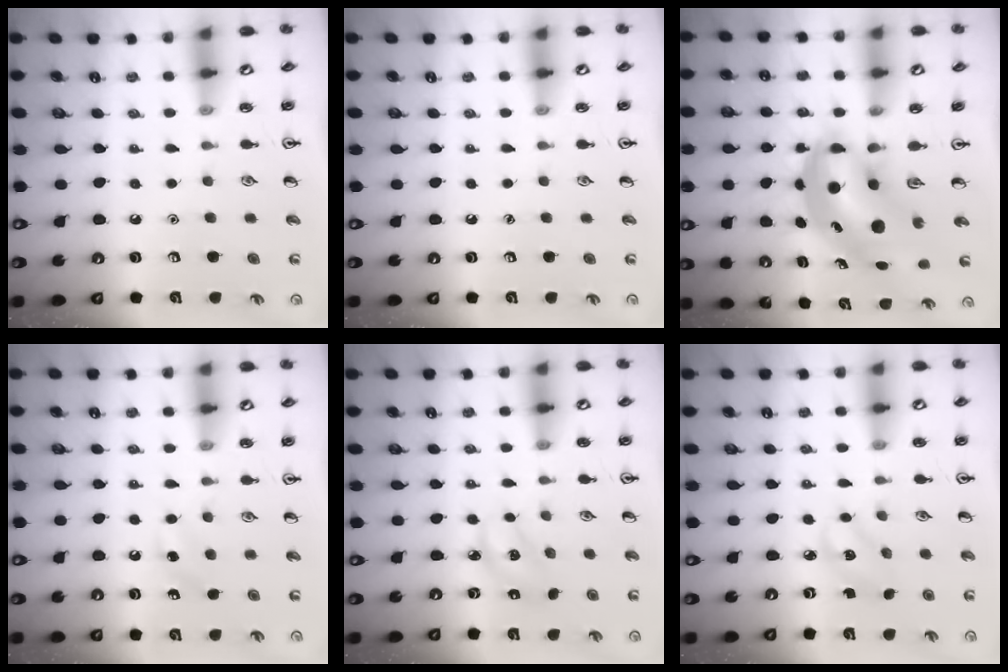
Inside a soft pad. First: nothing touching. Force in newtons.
{"total": 0.0}
{"total": 8.1, "press": 7.7, "slide": 2.2}
{"total": 3.8, "press": 3.5, "slide": 1.4}
{"total": 3.3, "press": 3.2, "slide": 0.5}
{"total": 2.8, "press": 2.7, "slide": 0.8}